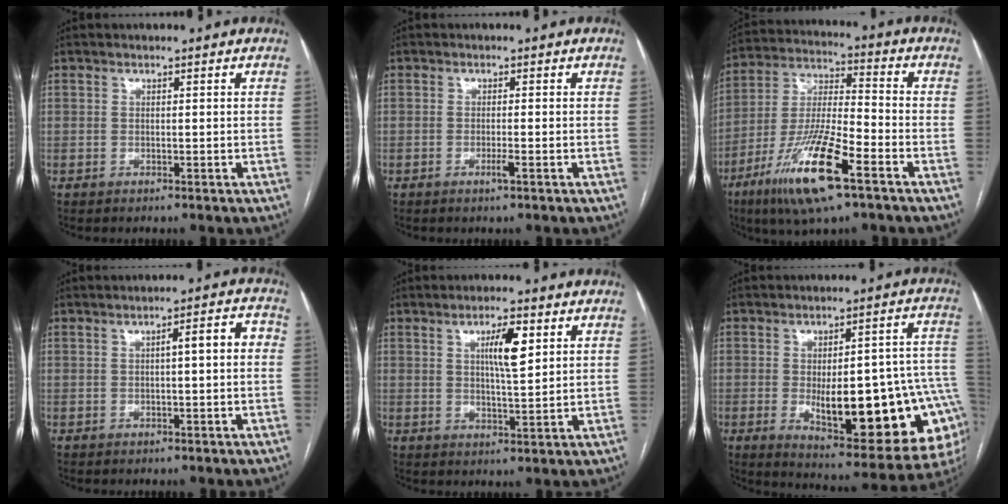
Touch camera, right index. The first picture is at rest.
{"total": 1.4, "force": [-0.7, -0.2, 1.3], "torque": [-0.025, -0.003, -0.012]}
{"total": 16.0, "force": [-8.5, 2.4, 13.4], "torque": [-0.273, -0.024, -0.153]}
{"total": 4.0, "force": [0.0, 0.6, 4.0], "torque": [-0.053, 0.018, -0.001]}
{"total": 5.8, "force": [2.2, 0.7, 5.3], "torque": [-0.093, 0.002, 0.037]}
{"total": 24.5, "force": [-5.5, 7.5, 22.7], "torque": [-0.213, 0.021, -0.048]}